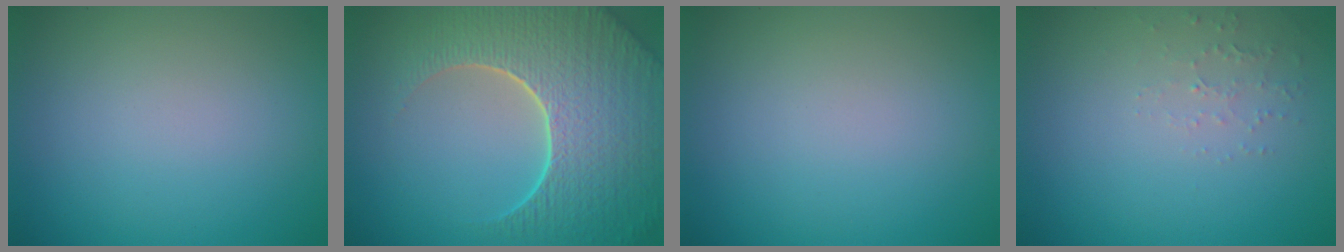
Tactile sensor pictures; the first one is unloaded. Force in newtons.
{"total": 9.4, "press": 6.6, "slide": 6.6}
{"total": 0.0}
{"total": 1.3, "press": 1.3, "slide": 0.4}